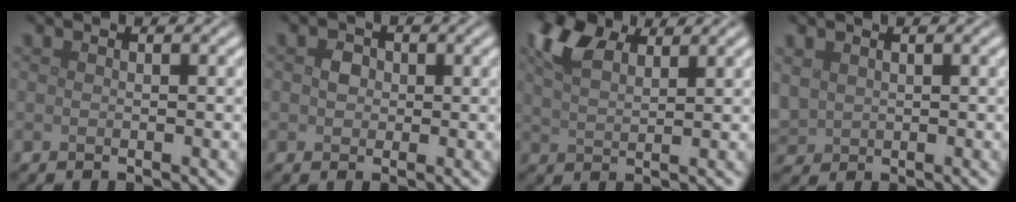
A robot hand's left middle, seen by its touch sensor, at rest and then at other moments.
{"total": 1.3, "force": [0.0, 1.3, 0.5], "torque": [-0.008, -0.003, -0.005]}
{"total": 5.8, "force": [3.8, 2.6, 3.5], "torque": [-0.081, 0.019, 0.065]}
{"total": 1.9, "force": [0.7, 1.6, 0.7], "torque": [-0.026, -0.004, 0.020]}